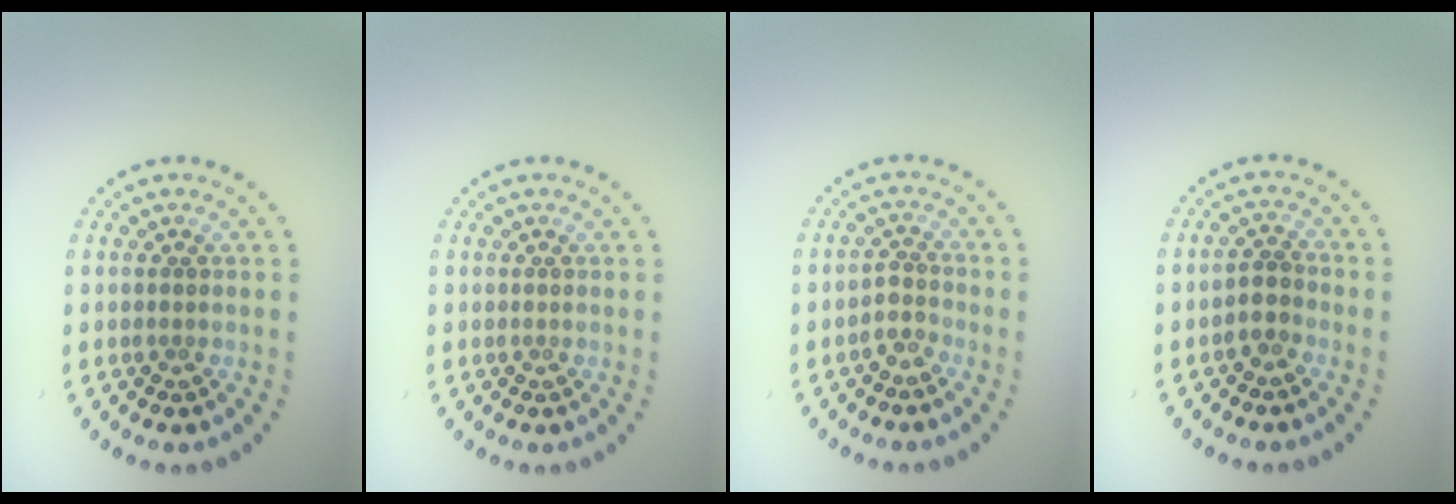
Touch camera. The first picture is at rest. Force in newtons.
{"total": 0.0}
{"total": 1.7, "press": 1.1, "slide": 1.3}
{"total": 1.8, "press": 1.5, "slide": 1.0}